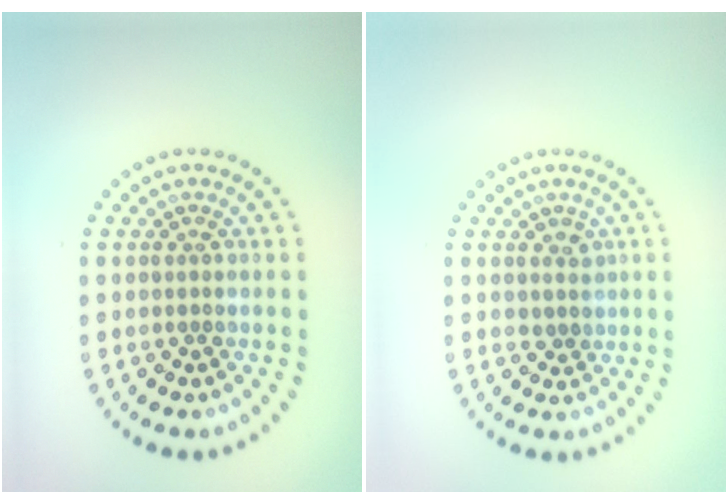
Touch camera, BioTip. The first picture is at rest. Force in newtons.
{"total": 1.4, "press": 1.2, "slide": 0.8}